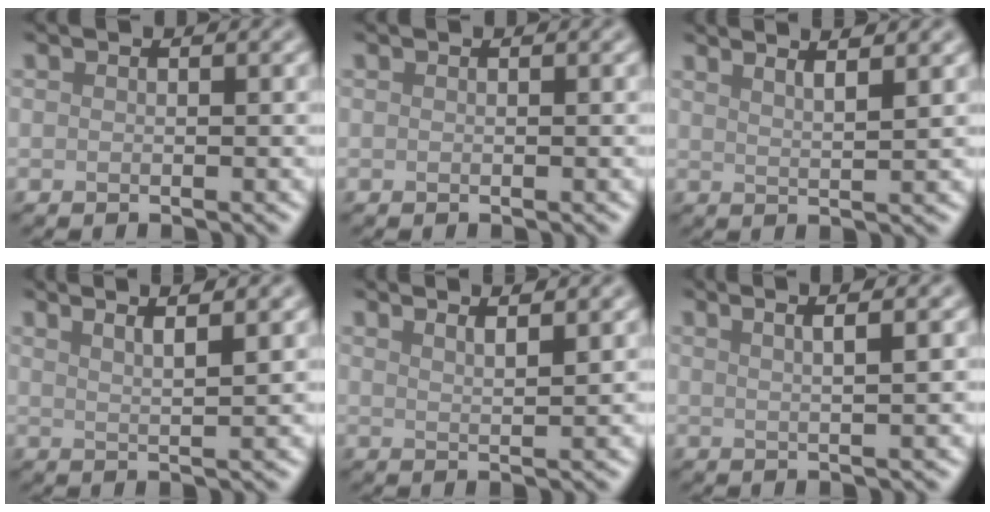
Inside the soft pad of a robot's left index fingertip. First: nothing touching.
{"total": 0.0}
{"total": 4.4, "force": [3.0, 1.2, 2.9], "torque": [-0.019, 0.023, 0.013]}
{"total": 4.8, "force": [3.2, 1.3, 3.4], "torque": [-0.030, 0.024, 0.019]}
{"total": 3.6, "force": [2.7, 1.1, 2.2], "torque": [-0.004, 0.018, 0.011]}
{"total": 4.3, "force": [2.0, 1.5, 3.6], "torque": [-0.031, 0.022, -0.006]}